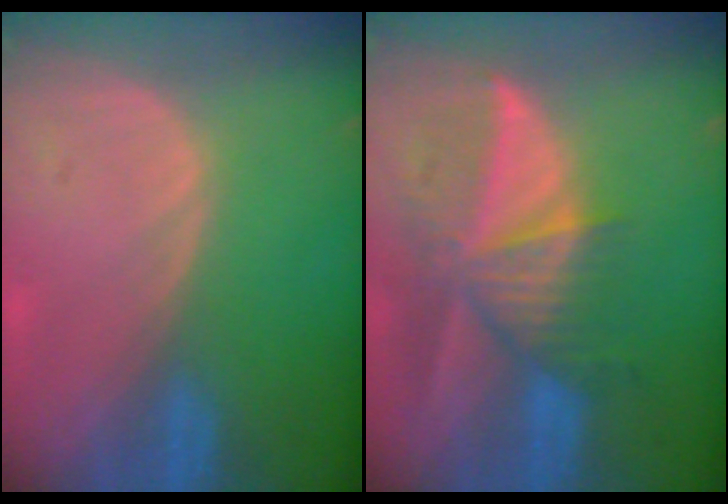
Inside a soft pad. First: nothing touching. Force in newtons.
{"total": 9.8, "press": 8.6, "slide": 4.7}